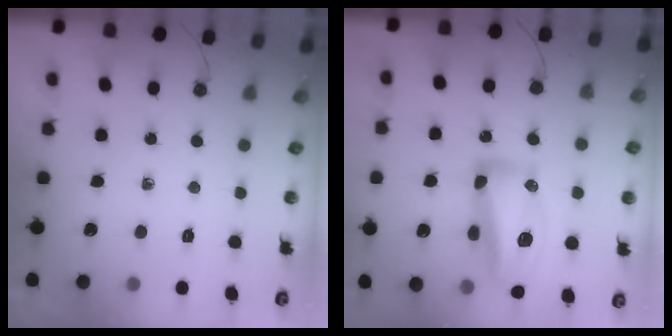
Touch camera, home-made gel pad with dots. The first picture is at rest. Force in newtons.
{"total": 16.3, "press": 16.2, "slide": 1.3}